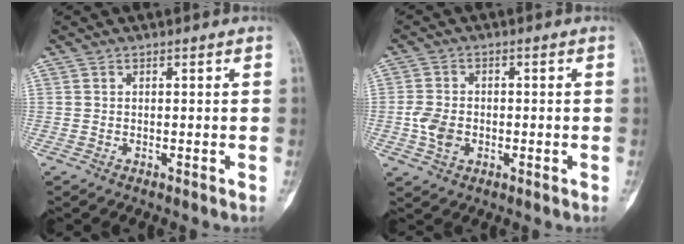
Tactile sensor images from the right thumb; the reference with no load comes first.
{"total": 5.2, "force": [-1.0, 3.8, 3.3], "torque": [-0.056, 0.007, -0.017]}